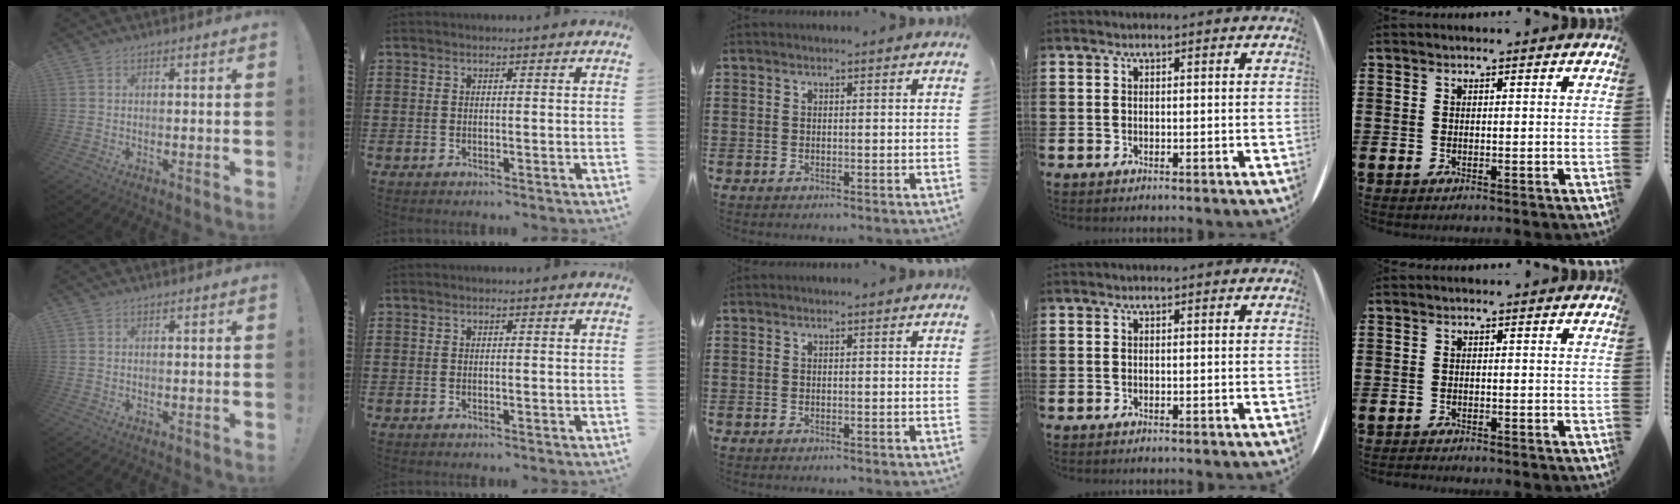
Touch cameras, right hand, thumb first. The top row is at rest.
{"little": {"total": 0.6, "force": [-0.6, 0.1, 0.0], "torque": [-0.002, -0.001, -0.012]}}